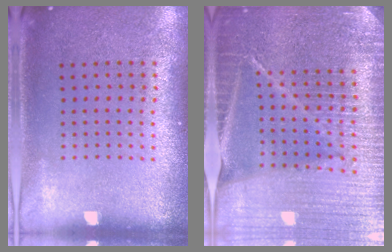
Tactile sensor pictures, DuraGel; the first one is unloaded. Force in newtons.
{"total": 5.6, "press": 4.9, "slide": 2.7}